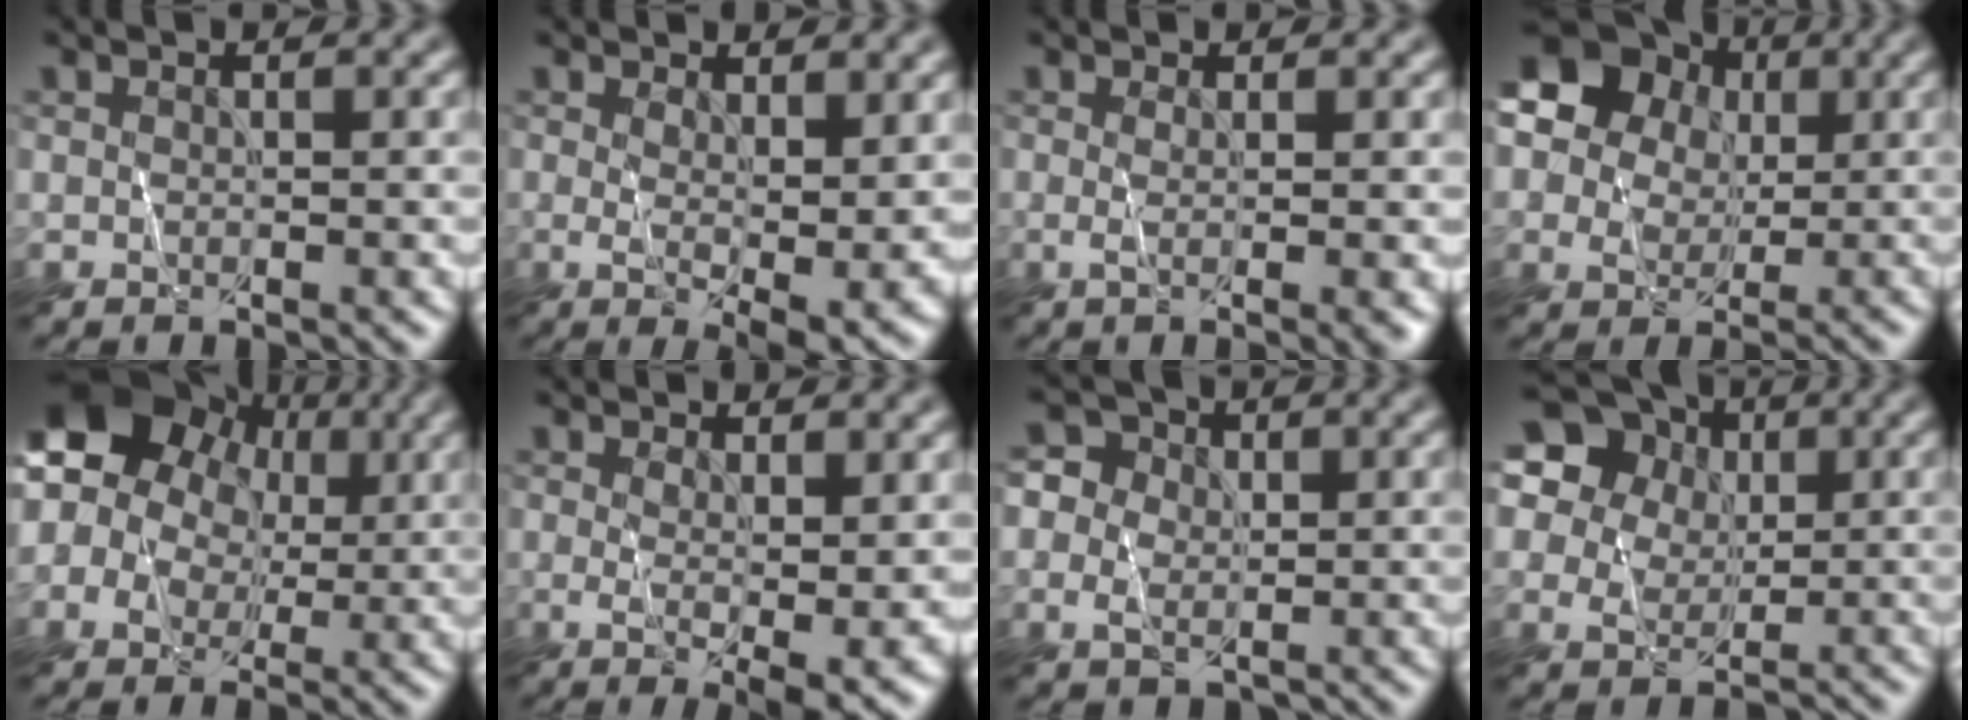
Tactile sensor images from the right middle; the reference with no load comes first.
{"total": 5.2, "force": [0.6, 1.5, 5.0], "torque": [-0.081, -0.017, 0.018]}
{"total": 2.3, "force": [0.0, 0.6, 2.2], "torque": [-0.030, -0.002, -0.002]}
{"total": 14.5, "force": [4.3, 12.4, 6.2], "torque": [-0.147, 0.051, 0.064]}
{"total": 14.8, "force": [5.9, 11.6, 6.9], "torque": [-0.132, 0.042, 0.086]}
{"total": 4.8, "force": [0.1, 1.2, 4.6], "torque": [-0.073, -0.013, 0.008]}
{"total": 5.5, "force": [0.1, 5.1, 2.1], "torque": [-0.021, 0.028, -0.024]}
{"total": 16.0, "force": [6.3, 13.4, 6.0], "torque": [-0.167, 0.066, 0.102]}